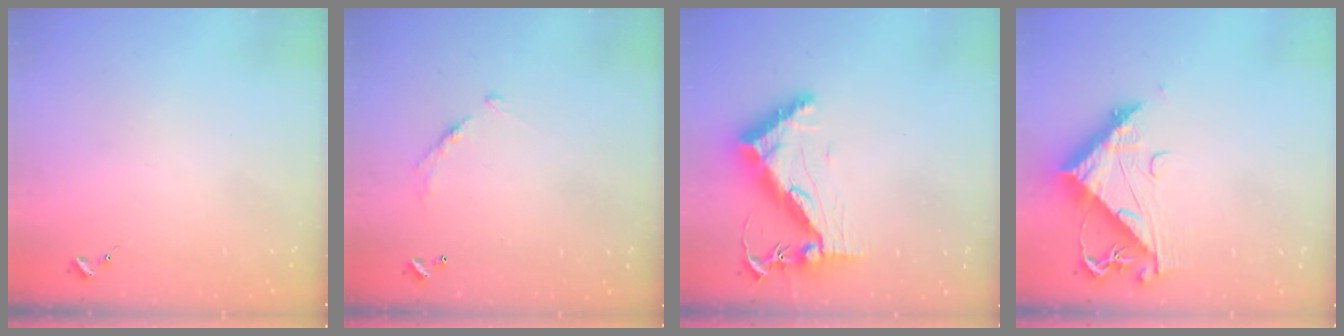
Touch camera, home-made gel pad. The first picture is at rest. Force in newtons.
{"total": 6.5, "press": 6.5, "slide": 0.4}
{"total": 13.5, "press": 13.4, "slide": 1.2}
{"total": 10.1, "press": 10.0, "slide": 1.0}